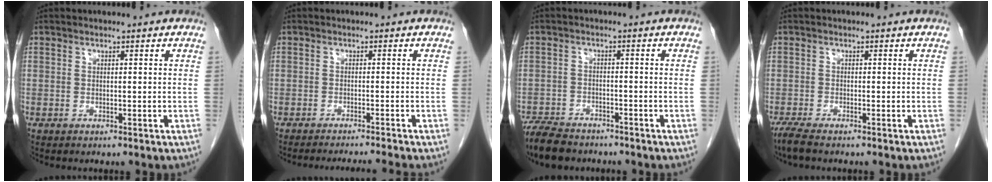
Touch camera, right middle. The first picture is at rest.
{"total": 6.8, "force": [-6.3, -1.6, 2.3], "torque": [-0.014, -0.011, -0.088]}
{"total": 7.6, "force": [-6.6, 2.7, 2.8], "torque": [-0.048, -0.014, -0.110]}
{"total": 2.7, "force": [-2.2, 0.2, 1.5], "torque": [-0.040, -0.010, -0.043]}